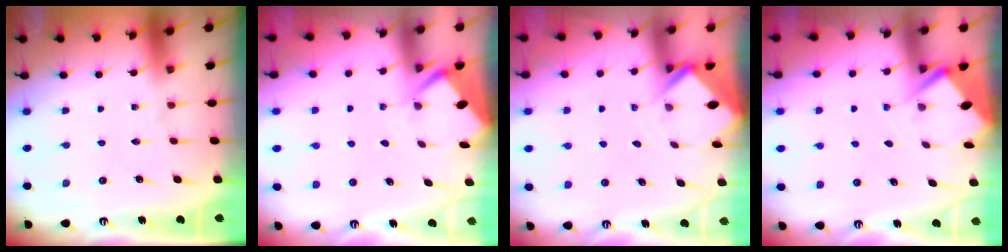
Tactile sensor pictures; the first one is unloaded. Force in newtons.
{"total": 2.8, "press": 2.7, "slide": 0.4}
{"total": 2.6, "press": 2.6, "slide": 0.2}
{"total": 2.8, "press": 2.8, "slide": 0.4}